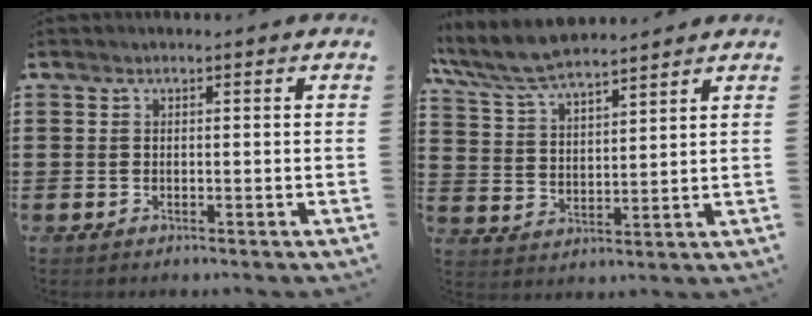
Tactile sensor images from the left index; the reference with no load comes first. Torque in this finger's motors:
{"motor_torque": [1.19, -0.95, 0.44, 0.16]}